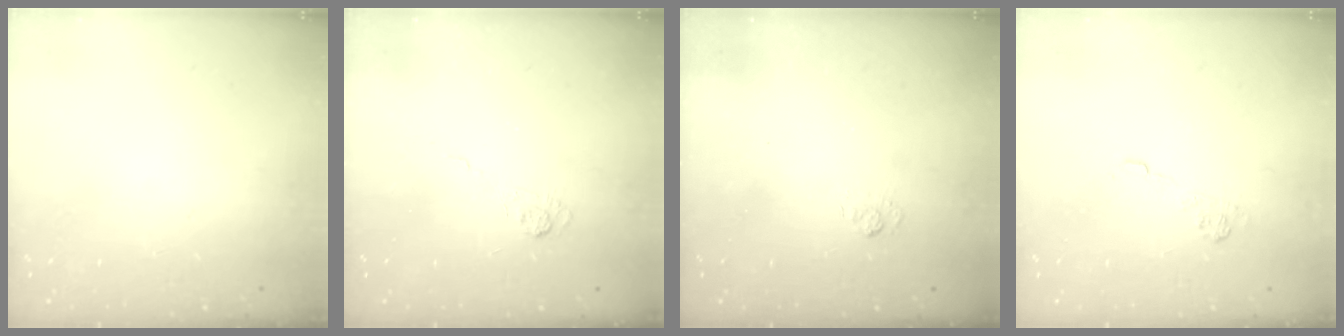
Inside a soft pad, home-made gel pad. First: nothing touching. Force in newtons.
{"total": 3.1, "press": 2.7, "slide": 1.6}
{"total": 2.7, "press": 2.3, "slide": 1.5}
{"total": 9.2, "press": 9.2, "slide": 0.8}